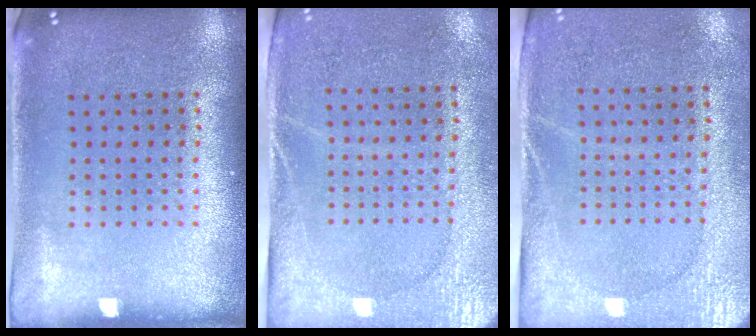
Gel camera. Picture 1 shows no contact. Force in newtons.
{"total": 2.7, "press": 2.3, "slide": 1.5}
{"total": 2.7, "press": 2.3, "slide": 1.5}